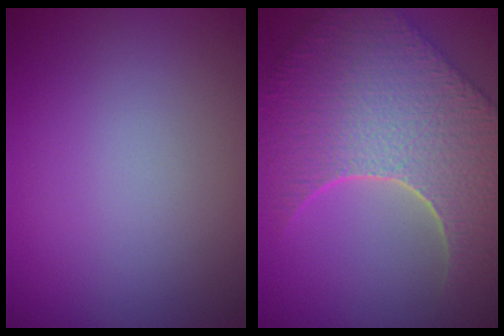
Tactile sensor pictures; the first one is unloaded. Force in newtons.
{"total": 10.3, "press": 7.4, "slide": 7.2}